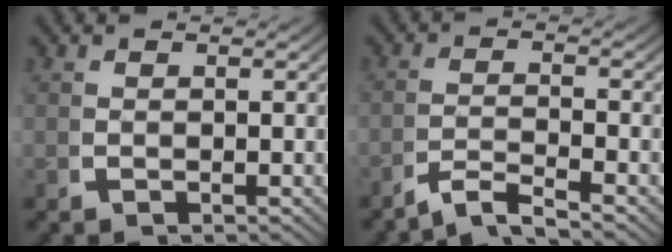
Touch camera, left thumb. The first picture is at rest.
{"total": 4.1, "force": [-3.0, 1.9, 2.1], "torque": [-0.036, -0.008, -0.054]}